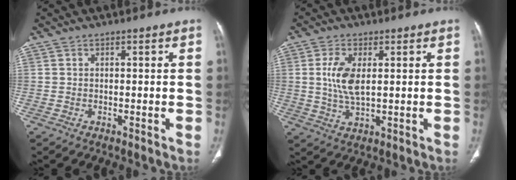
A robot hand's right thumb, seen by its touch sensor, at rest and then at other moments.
{"total": 6.8, "force": [1.2, 3.1, 5.9], "torque": [-0.129, -0.007, 0.027]}